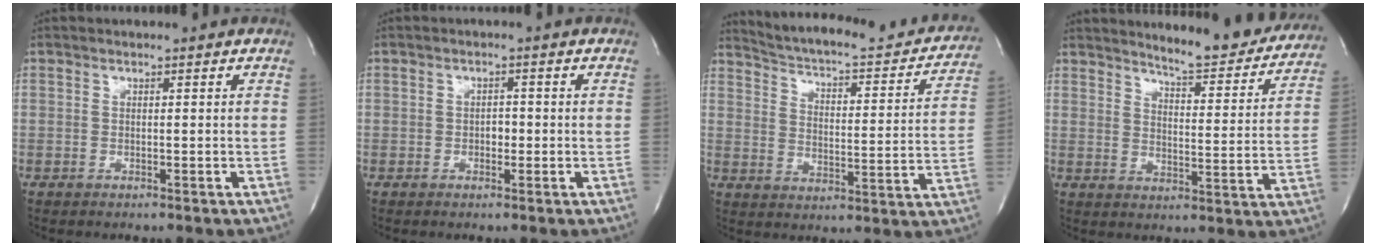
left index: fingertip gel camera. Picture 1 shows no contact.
{"total": 1.6, "force": [-0.4, 1.0, 1.2], "torque": [-0.016, 0.004, -0.005]}
{"total": 22.9, "force": [20.8, 4.8, 8.1], "torque": [-0.118, -0.036, 0.262]}
{"total": 15.3, "force": [14.4, 2.2, 4.9], "torque": [-0.057, -0.048, 0.170]}